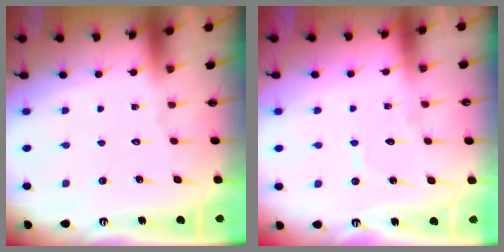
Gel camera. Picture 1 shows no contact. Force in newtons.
{"total": 4.8, "press": 4.8, "slide": 0.2}